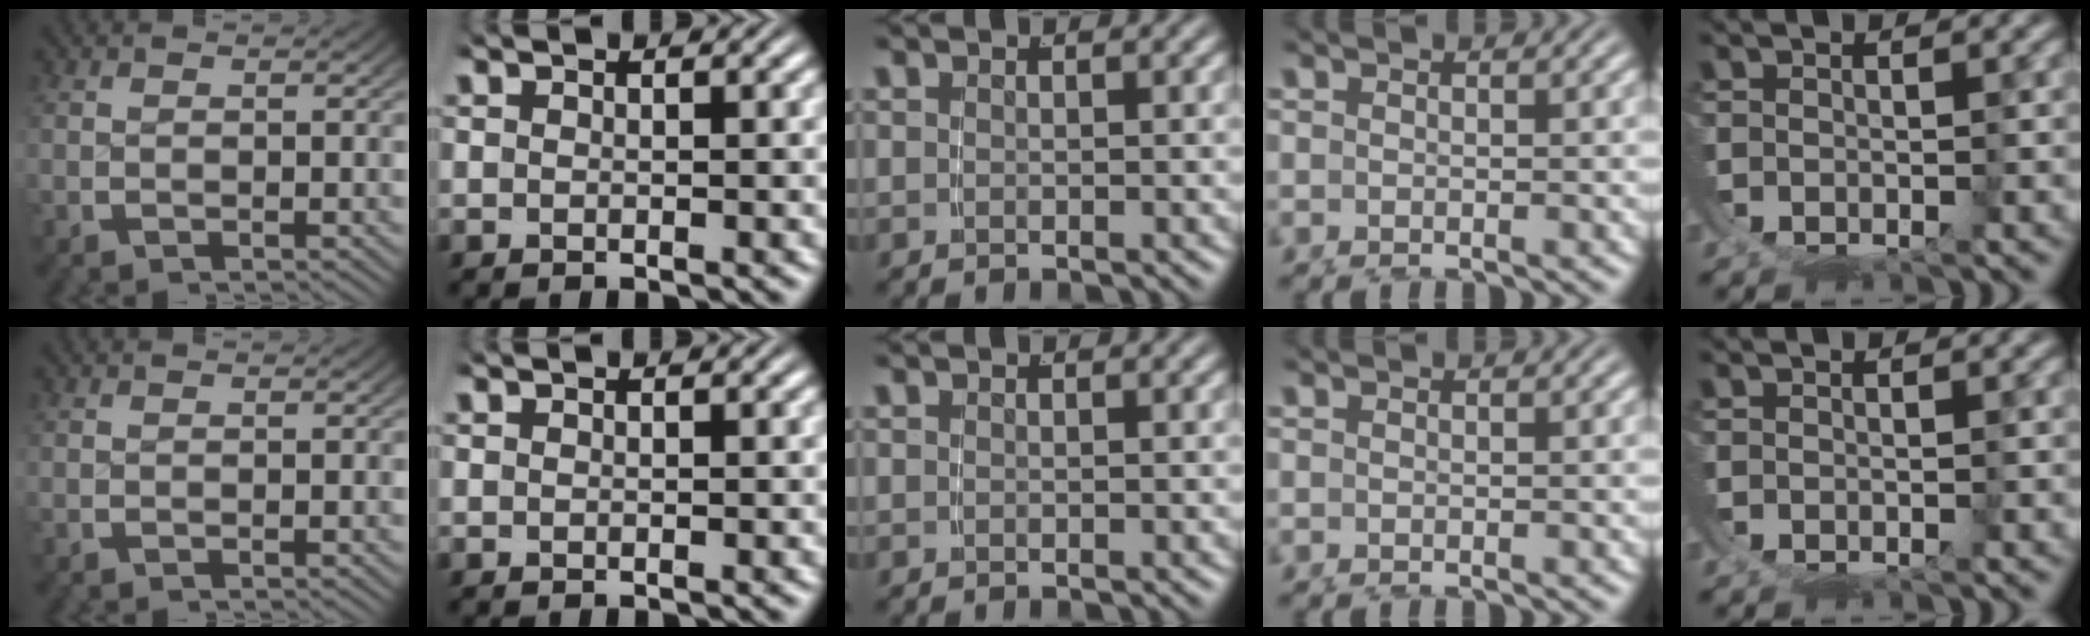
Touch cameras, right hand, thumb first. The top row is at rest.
{}